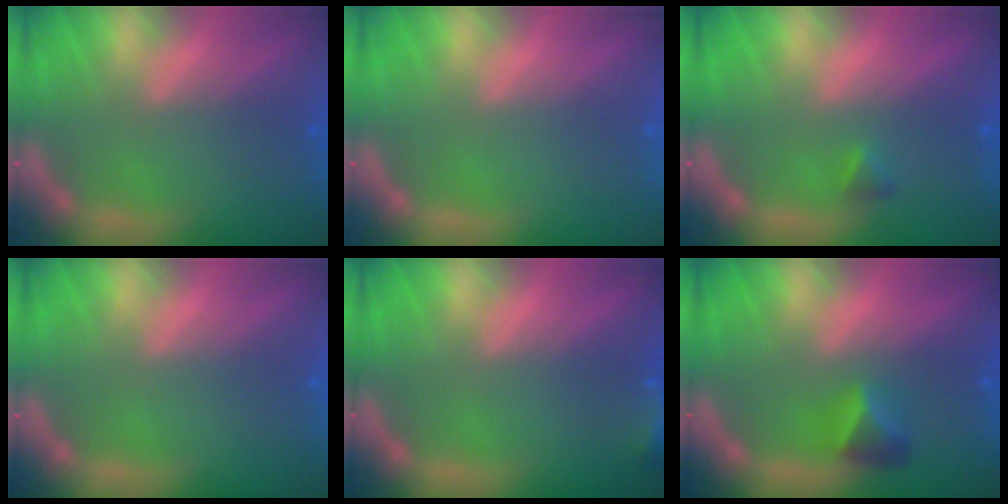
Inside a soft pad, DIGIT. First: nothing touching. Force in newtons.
{"total": 0.0}
{"total": 0.9}
{"total": 0.0}
{"total": 3.0}
{"total": 2.4}